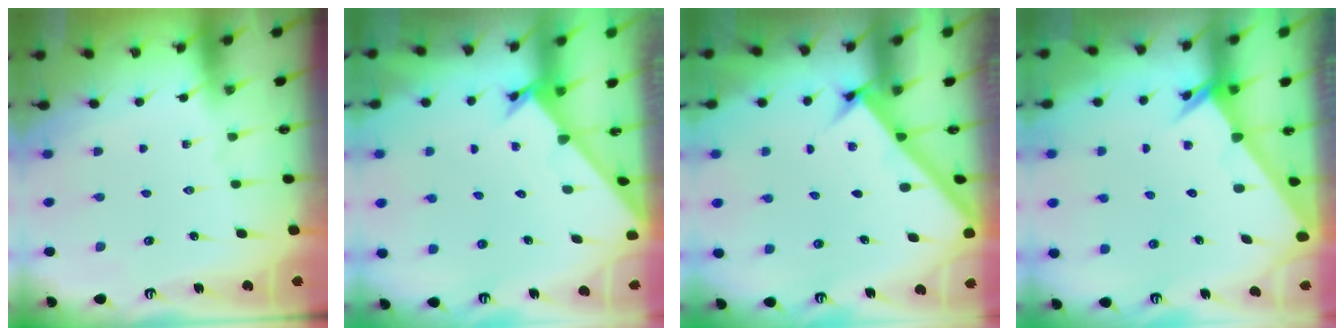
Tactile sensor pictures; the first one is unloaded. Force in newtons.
{"total": 1.7, "press": 1.7, "slide": 0.1}
{"total": 2.7, "press": 2.7, "slide": 0.4}
{"total": 2.3, "press": 2.3, "slide": 0.1}